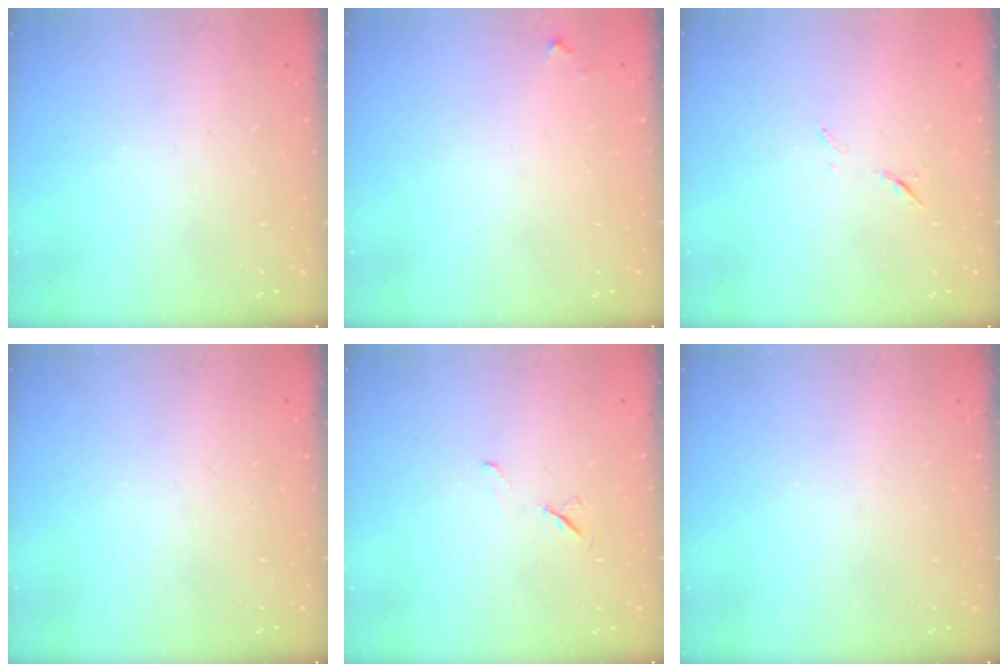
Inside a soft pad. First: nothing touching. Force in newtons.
{"total": 3.1, "press": 3.1, "slide": 0.1}
{"total": 6.2, "press": 6.2, "slide": 0.8}
{"total": 0.0}
{"total": 5.7, "press": 5.2, "slide": 2.4}
{"total": 0.0}